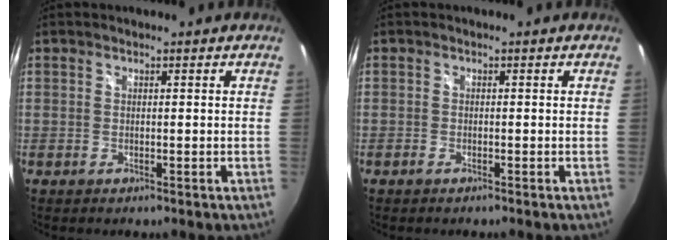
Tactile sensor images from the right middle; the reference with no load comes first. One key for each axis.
{"total": 0.6, "fx": -0.5, "fy": 0.1, "fz": 0.2, "tx": -0.005, "ty": -0.003, "tz": -0.012}